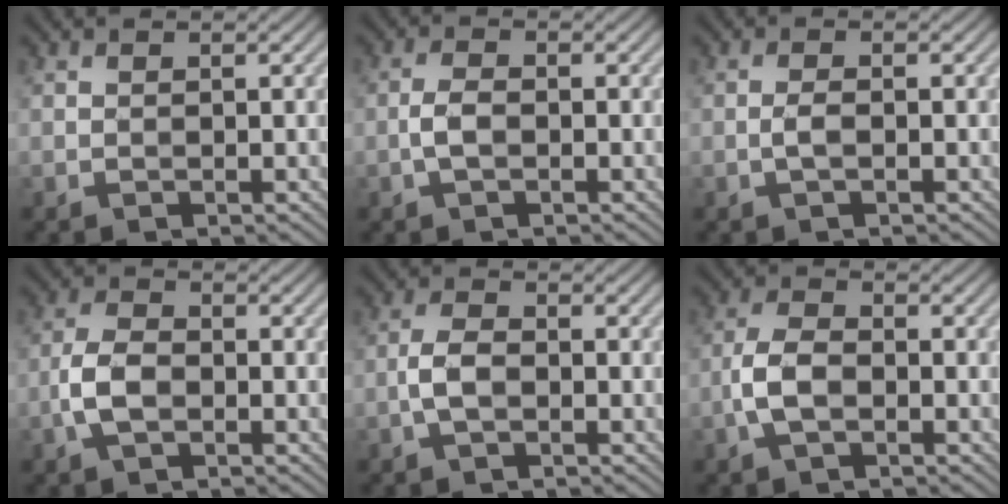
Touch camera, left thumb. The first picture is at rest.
{"total": 2.3, "force": [-0.8, 1.0, 1.9], "torque": [-0.043, 0.004, -0.020]}
{"total": 1.5, "force": [-0.5, 0.4, 1.4], "torque": [-0.030, 0.003, -0.013]}
{"total": 4.4, "force": [-1.4, 2.5, 3.4], "torque": [-0.083, 0.003, -0.035]}
{"total": 3.0, "force": [-1.0, 1.4, 2.5], "torque": [-0.055, 0.005, -0.025]}
{"total": 4.4, "force": [-1.4, 2.3, 3.5], "torque": [-0.084, 0.005, -0.035]}